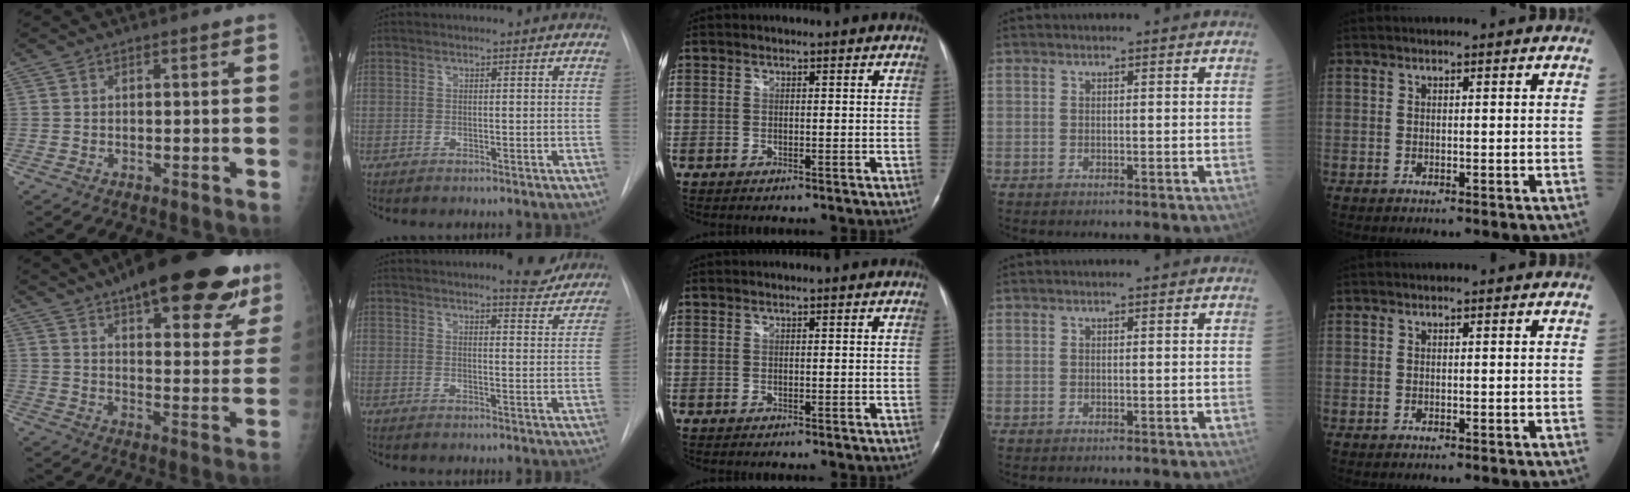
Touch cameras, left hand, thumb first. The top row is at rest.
{"thumb": {"total": 29.1, "force": [19.5, 9.1, 19.5], "torque": [-0.251, -0.047, 0.263]}, "index": {"total": 8.2, "force": [7.4, 1.4, 3.2], "torque": [-0.034, -0.008, 0.081]}}